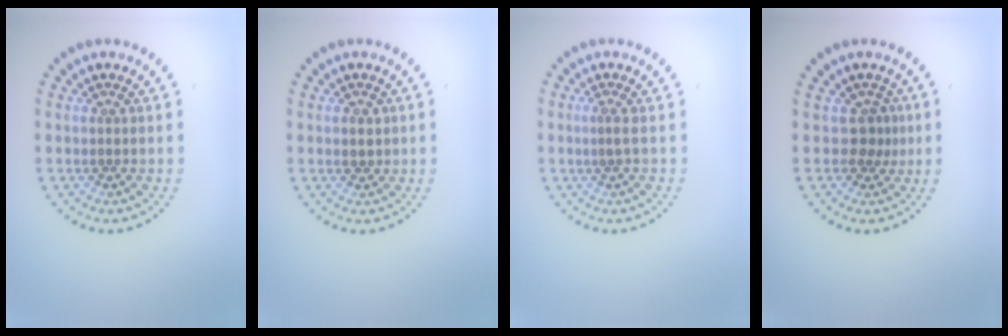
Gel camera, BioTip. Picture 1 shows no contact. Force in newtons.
{"total": 1.1, "press": 1.1, "slide": 0.3}
{"total": 0.9, "press": 0.4, "slide": 0.8}
{"total": 1.7, "press": 1.2, "slide": 1.2}